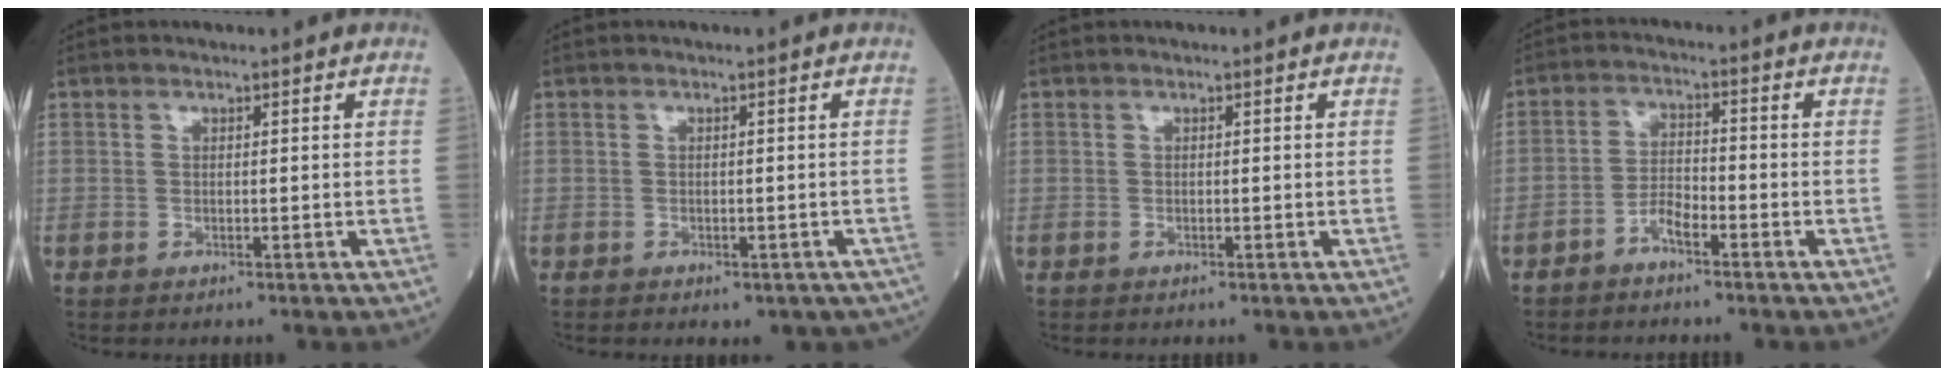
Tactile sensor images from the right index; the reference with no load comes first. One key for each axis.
{"total": 4.4, "fx": -3.3, "fy": 2.2, "fz": 1.9, "tx": -0.009, "ty": 0.003, "tz": -0.036}
{"total": 0.0}
{"total": 3.4, "fx": -2.5, "fy": 0.9, "fz": 2.1, "tx": -0.041, "ty": 0.007, "tz": -0.050}